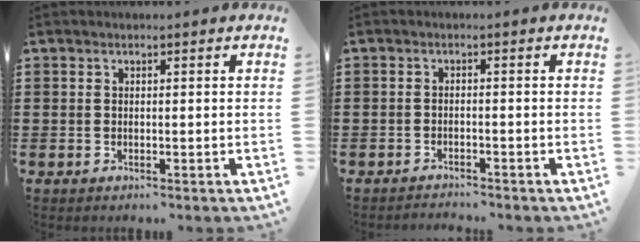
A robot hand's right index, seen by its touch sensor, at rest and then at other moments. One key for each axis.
{"total": 1.3, "fx": -1.3, "fy": 0.1, "fz": 0.0, "tx": -0.004, "ty": 0.002, "tz": -0.027}